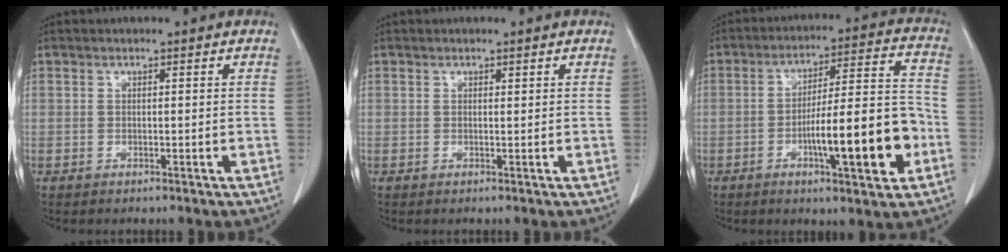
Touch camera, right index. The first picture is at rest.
{"total": 0.0}
{"total": 15.1, "force": [-5.0, 2.1, 14.2], "torque": [-0.218, 0.013, -0.071]}